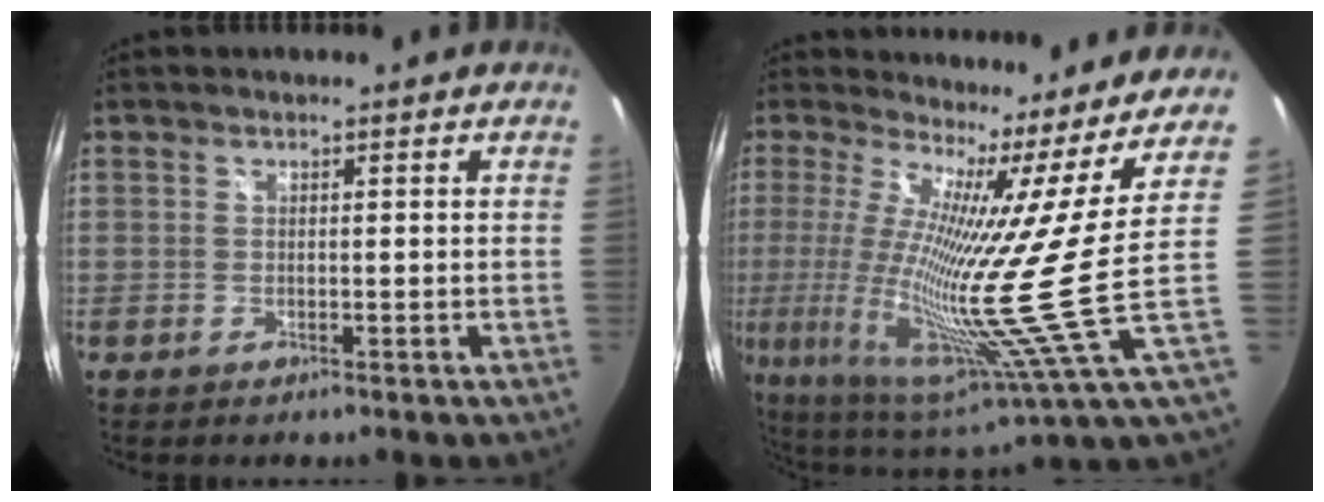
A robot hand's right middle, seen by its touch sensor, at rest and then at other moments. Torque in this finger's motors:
{"motor_torque": [2.14, 0.00, 1.02, 0.21]}